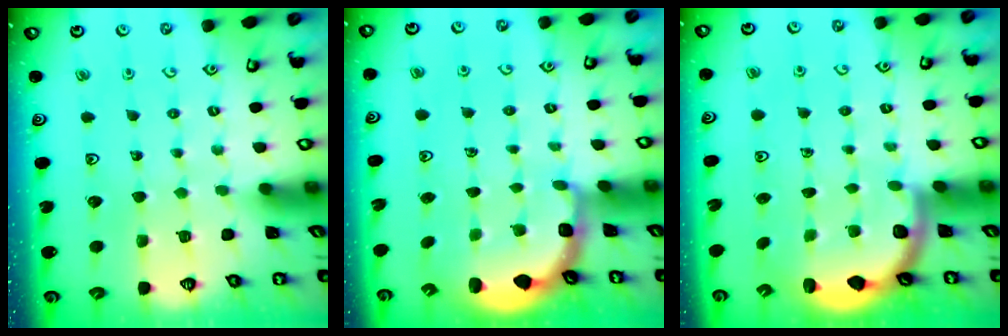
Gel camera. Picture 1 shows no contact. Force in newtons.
{"total": 3.0, "press": 2.0, "slide": 2.2}
{"total": 2.6, "press": 2.5, "slide": 0.6}